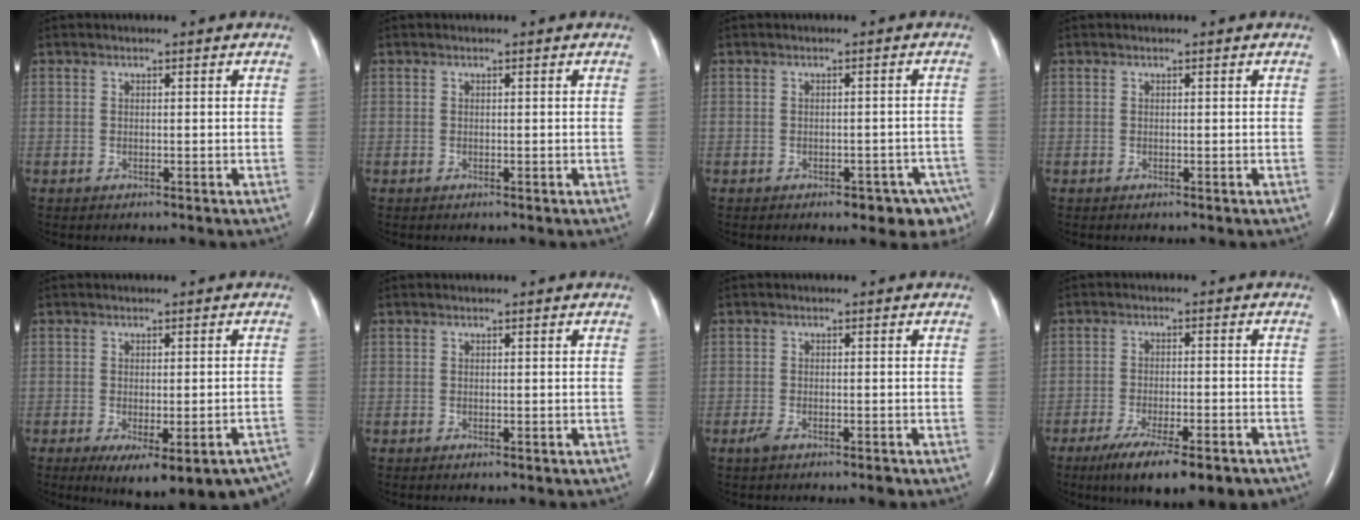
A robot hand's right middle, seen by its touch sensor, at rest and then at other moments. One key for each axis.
{"total": 0.0}
{"total": 6.9, "fx": -4.8, "fy": 2.9, "fz": 3.9, "tx": -0.026, "ty": 0.009, "tz": -0.057}
{"total": 0.0}
{"total": 15.7, "fx": -11.9, "fy": 4.2, "fz": 9.3, "tx": -0.062, "ty": -0.004, "tz": -0.135}
{"total": 0.5, "fx": -0.2, "fy": 0.2, "fz": 0.4, "tx": -0.008, "ty": -0.003, "tz": 0.001}
{"total": 2.5, "fx": -1.7, "fy": 0.7, "fz": 1.8, "tx": -0.039, "ty": -0.004, "tz": -0.028}
{"total": 14.0, "fx": -10.1, "fy": 3.1, "fz": 9.1, "tx": -0.120, "ty": -0.016, "tz": -0.146}